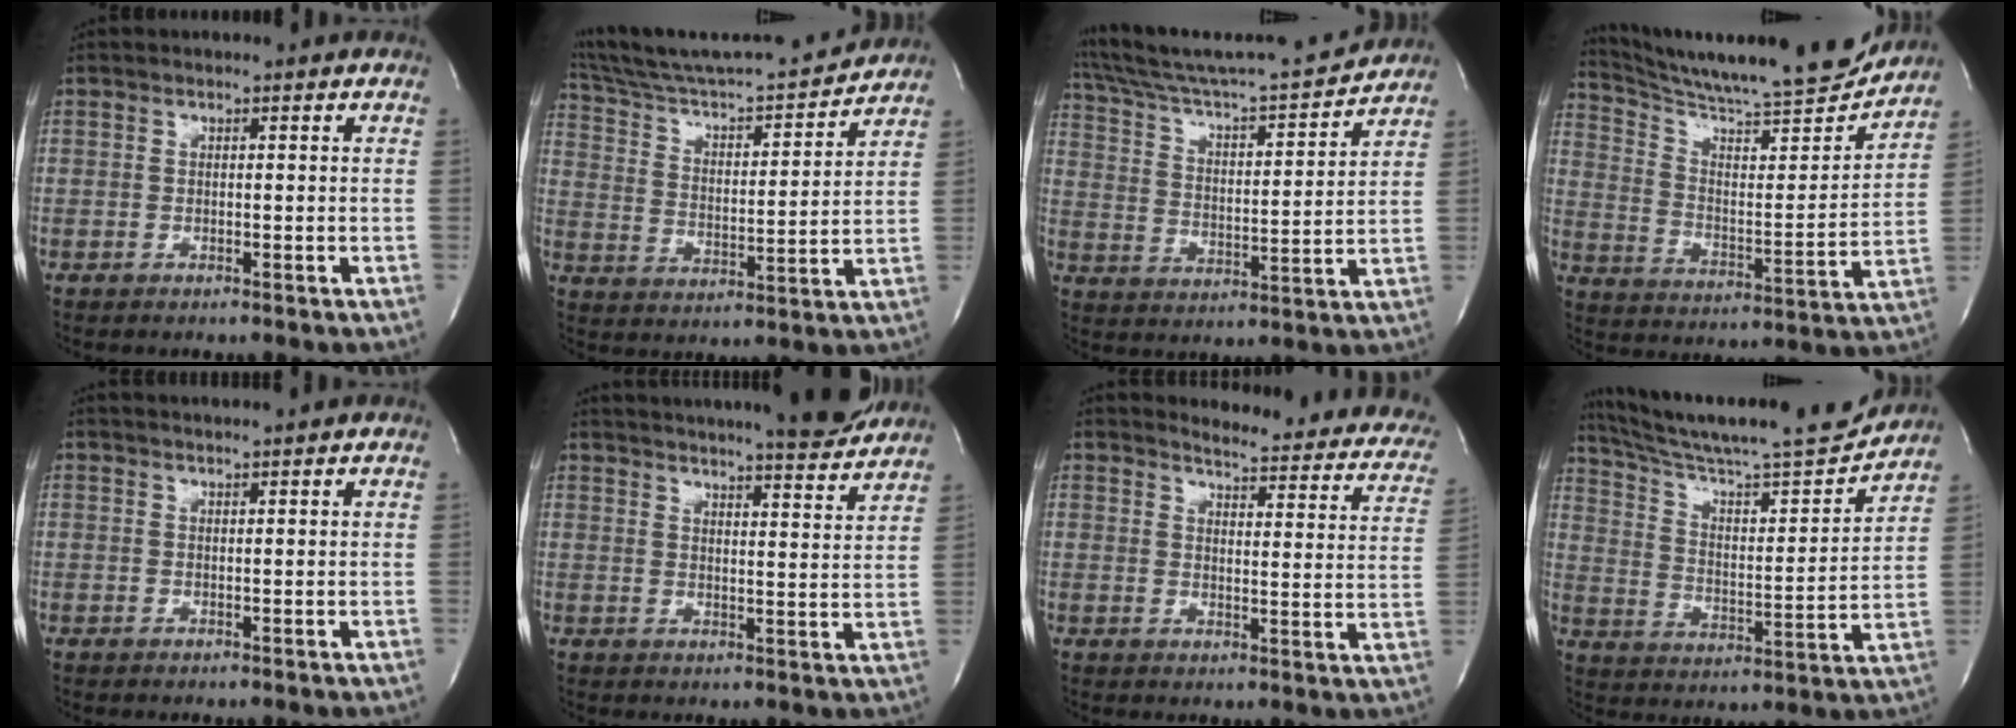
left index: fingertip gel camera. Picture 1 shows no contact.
{"total": 20.0, "force": [18.8, 0.7, 6.5], "torque": [-0.116, -0.014, 0.292]}
{"total": 18.4, "force": [17.5, -0.2, 5.9], "torque": [-0.111, -0.019, 0.273]}
{"total": 20.2, "force": [19.1, 0.8, 6.6], "torque": [-0.115, -0.052, 0.282]}
{"total": 2.8, "force": [2.6, -0.6, 0.9], "torque": [-0.010, 0.014, 0.042]}
{"total": 17.1, "force": [16.0, 0.5, 6.2], "torque": [-0.095, -0.023, 0.206]}
{"total": 17.0, "force": [15.8, 3.5, 5.2], "torque": [-0.040, -0.066, 0.157]}
{"total": 20.0, "force": [18.7, 0.2, 6.9], "torque": [-0.124, -0.031, 0.287]}